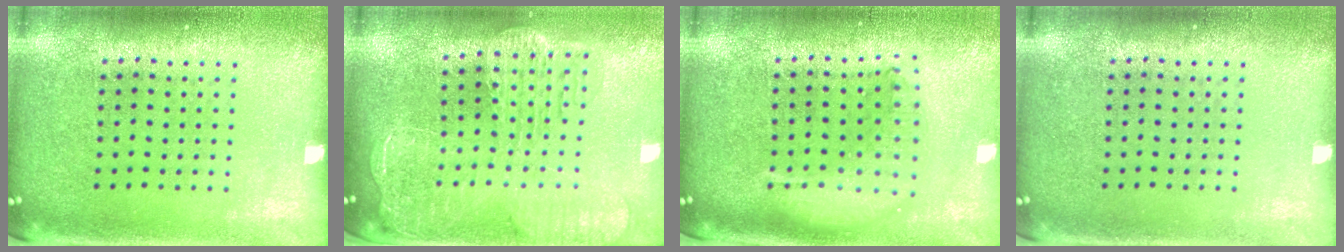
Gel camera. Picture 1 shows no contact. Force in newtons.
{"total": 2.7, "press": 2.3, "slide": 1.4}
{"total": 1.8, "press": 1.5, "slide": 1.0}
{"total": 0.0}